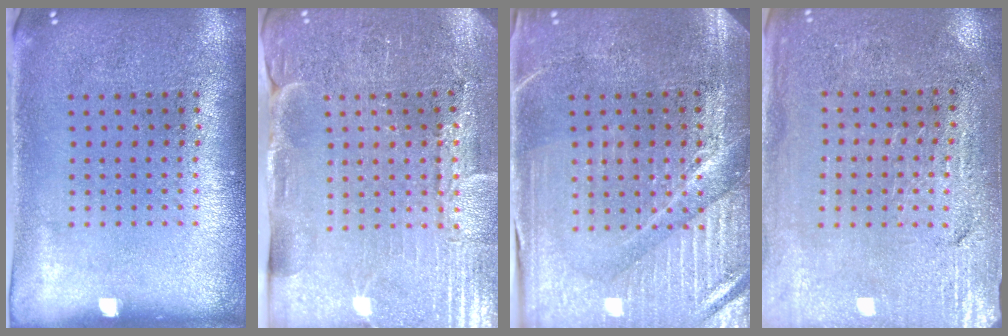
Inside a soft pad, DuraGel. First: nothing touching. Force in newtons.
{"total": 3.7, "press": 3.6, "slide": 0.4}
{"total": 4.0, "press": 3.8, "slide": 1.2}
{"total": 3.1, "press": 2.9, "slide": 0.8}